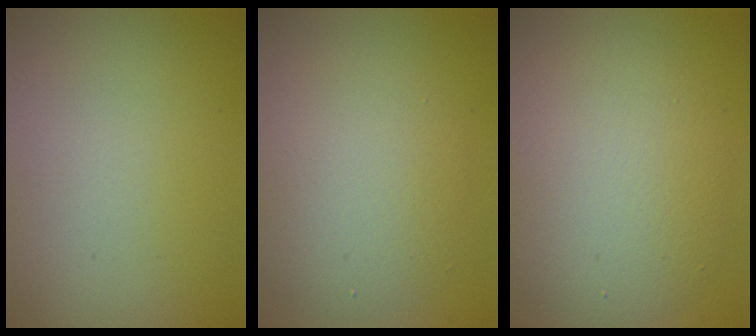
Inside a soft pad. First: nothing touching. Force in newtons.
{"total": 4.7, "press": 4.6, "slide": 0.7}
{"total": 6.5, "press": 6.5, "slide": 0.1}